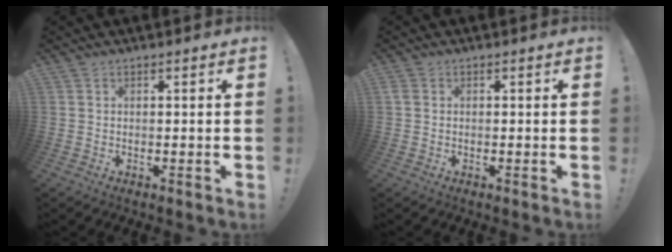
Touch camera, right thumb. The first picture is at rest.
{"total": 1.3, "force": [0.3, 1.1, 0.6], "torque": [-0.016, 0.005, 0.007]}